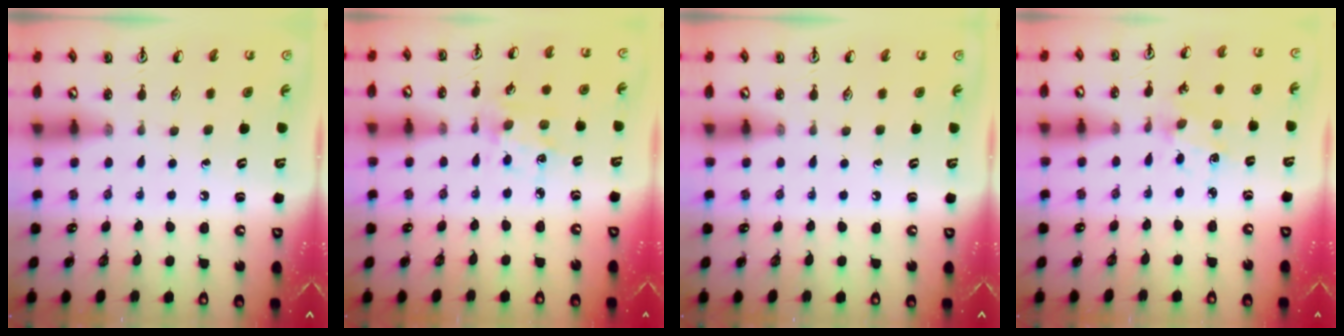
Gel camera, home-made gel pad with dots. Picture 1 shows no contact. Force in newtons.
{"total": 2.5, "press": 2.4, "slide": 0.6}
{"total": 0.0}
{"total": 2.3, "press": 2.3, "slide": 0.3}